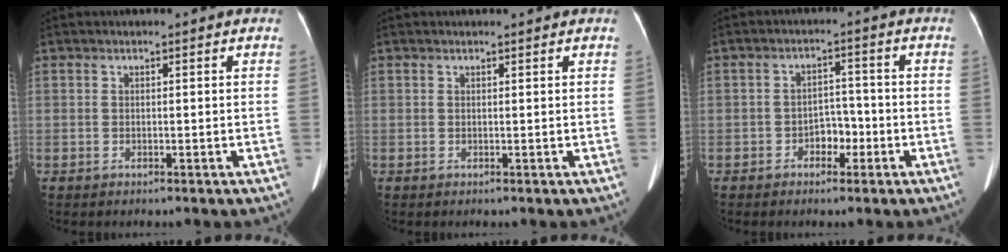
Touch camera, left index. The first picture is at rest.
{"total": 1.4, "force": [1.3, 0.1, 0.4], "torque": [-0.010, 0.009, 0.015]}
{"total": 3.5, "force": [-1.8, 2.2, 2.0], "torque": [-0.029, 0.008, -0.033]}